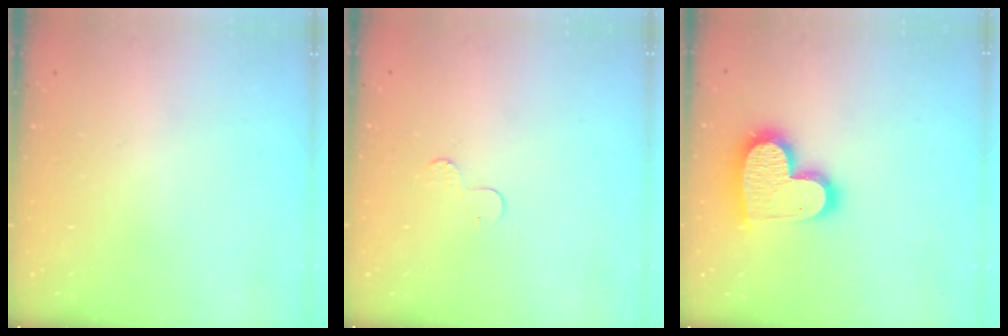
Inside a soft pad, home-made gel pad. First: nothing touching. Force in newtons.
{"total": 3.6, "press": 3.6, "slide": 0.3}
{"total": 17.5, "press": 17.4, "slide": 1.6}